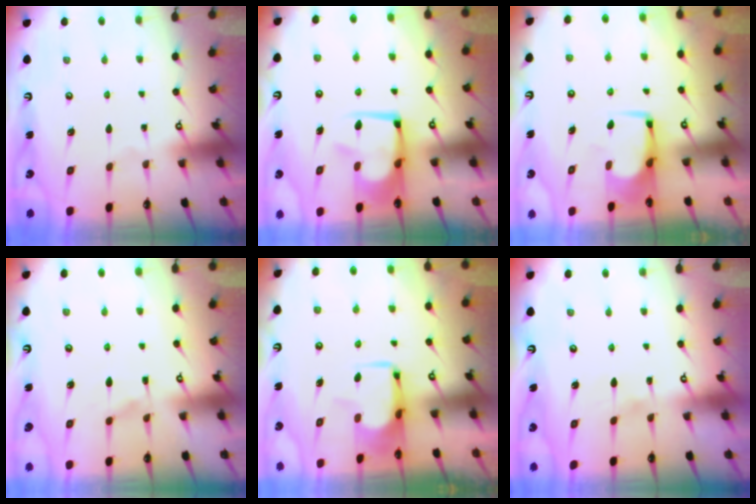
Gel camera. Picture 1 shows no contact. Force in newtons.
{"total": 3.3, "press": 3.2, "slide": 0.8}
{"total": 0.8, "press": 0.7, "slide": 0.4}
{"total": 1.4, "press": 0.2, "slide": 1.4}
{"total": 2.2, "press": 2.1, "slide": 0.8}
{"total": 4.3, "press": 4.3, "slide": 0.5}